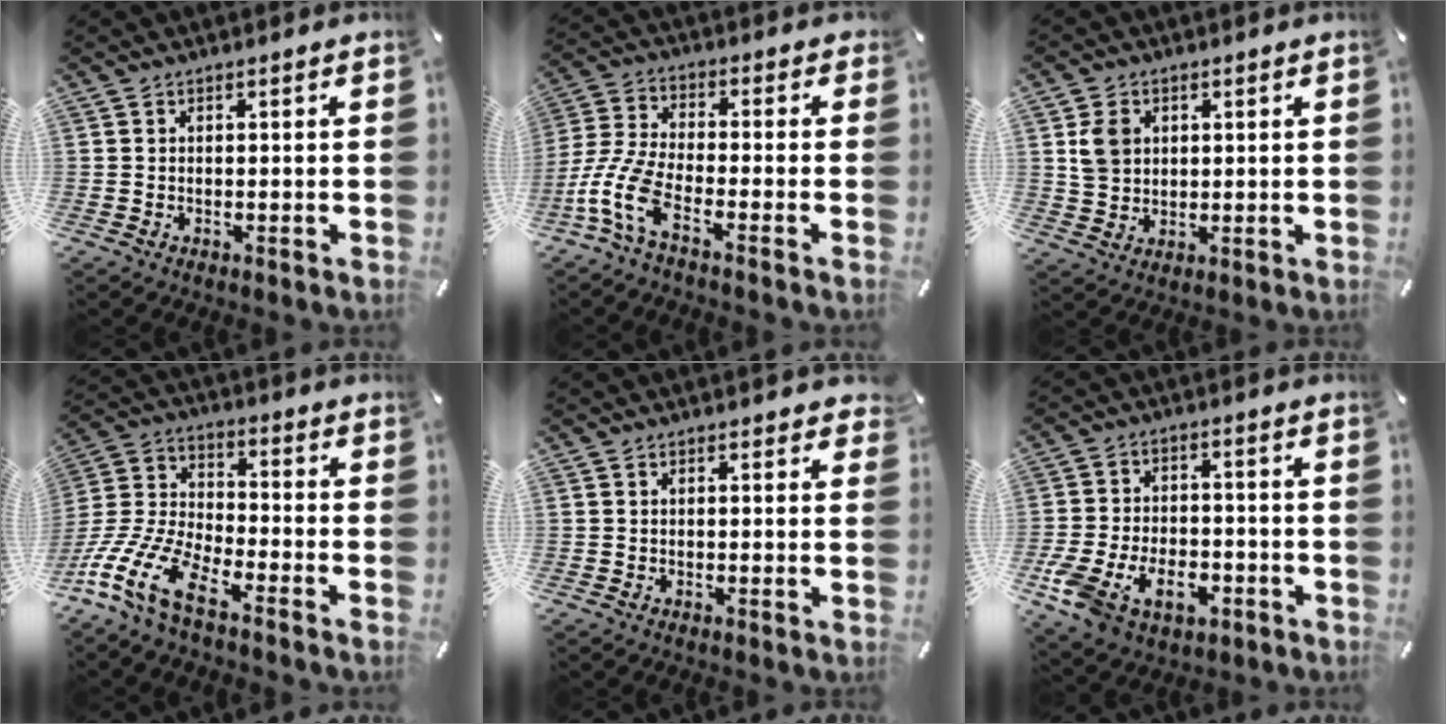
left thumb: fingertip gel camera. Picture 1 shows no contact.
{"total": 12.2, "force": [-6.7, 5.1, 8.8], "torque": [-0.205, 0.005, -0.130]}
{"total": 5.7, "force": [1.6, 5.1, 1.9], "torque": [-0.041, 0.003, 0.028]}
{"total": 14.6, "force": [-10.3, 5.2, 9.0], "torque": [-0.198, 0.032, -0.192]}
{"total": 1.2, "force": [0.8, 0.7, 0.5], "torque": [0.005, -0.004, 0.012]}
{"total": 12.7, "force": [-5.1, 8.3, 8.0], "torque": [-0.161, 0.020, -0.088]}